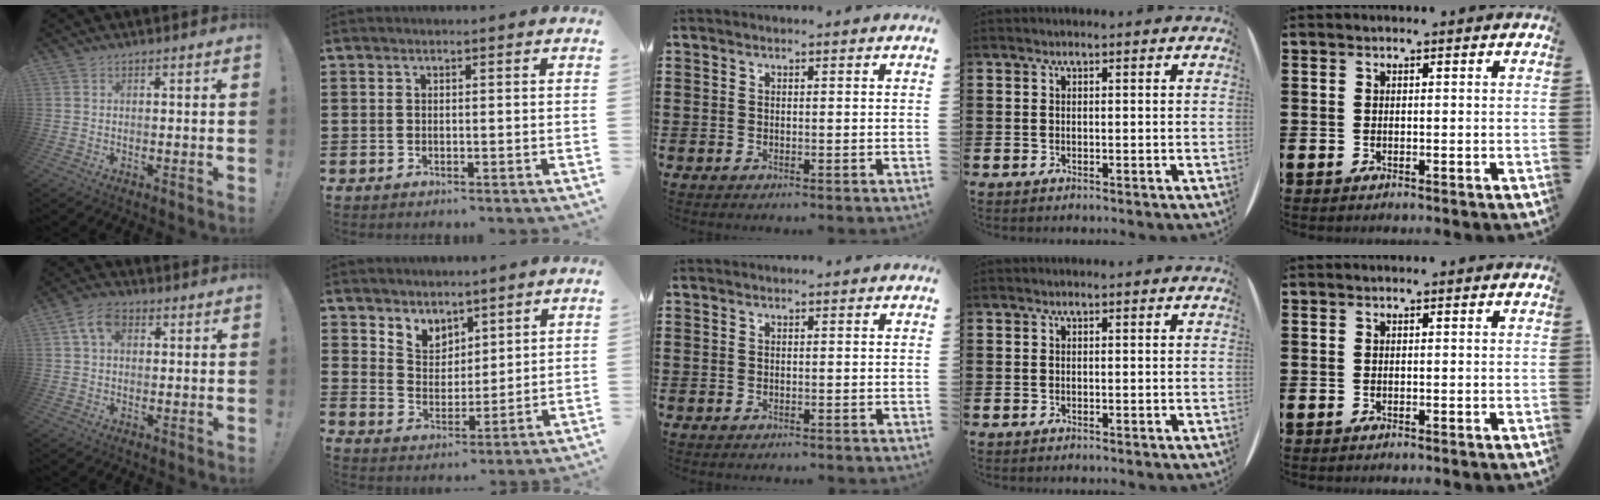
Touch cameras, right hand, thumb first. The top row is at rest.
{"thumb": {"total": 7.2, "force": [2.3, 4.8, 4.8], "torque": [-0.087, 0.011, 0.046]}, "index": {"total": 4.8, "force": [3.9, 2.7, -0.4], "torque": [-0.017, -0.009, 0.074]}}